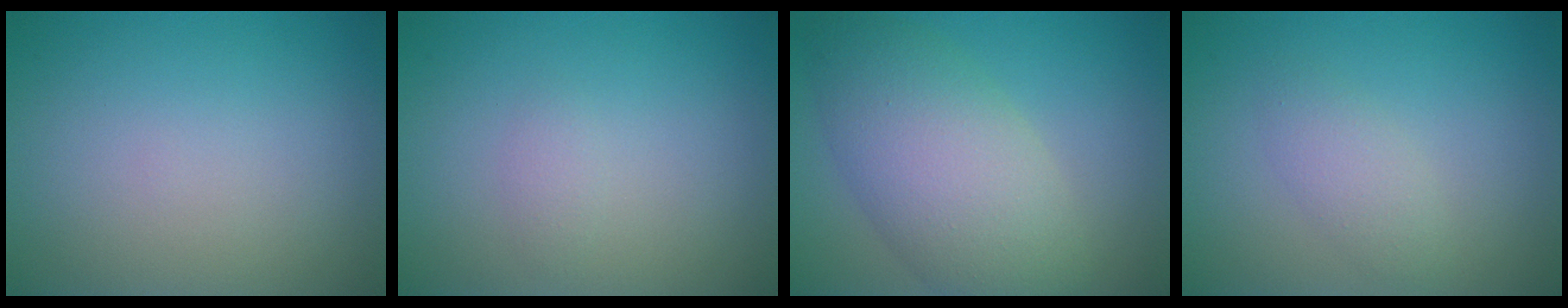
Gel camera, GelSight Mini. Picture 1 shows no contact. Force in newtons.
{"total": 0.8, "press": 0.8, "slide": 0.0}
{"total": 7.8, "press": 7.8, "slide": 0.2}
{"total": 1.9, "press": 1.9, "slide": 0.1}